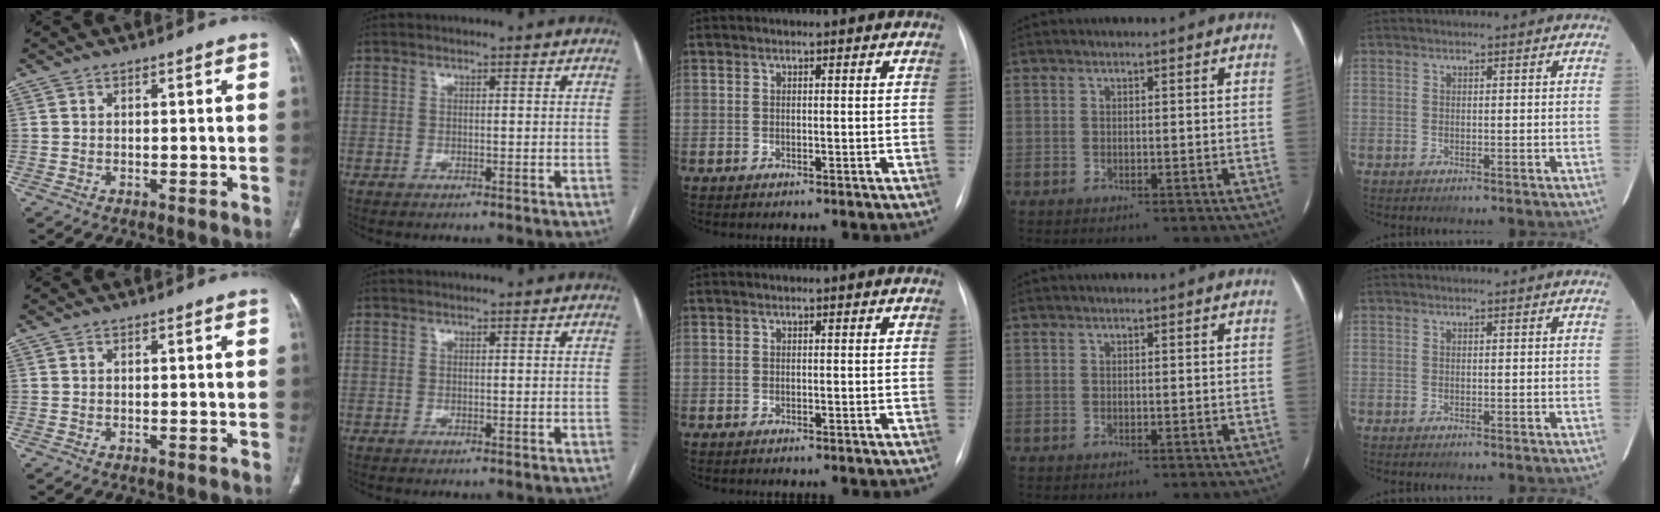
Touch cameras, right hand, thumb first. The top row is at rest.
{}